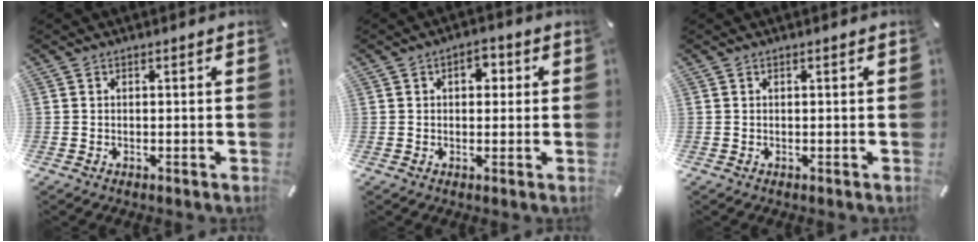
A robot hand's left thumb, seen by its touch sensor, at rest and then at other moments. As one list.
[{"total": 3.9, "force": [0.8, 2.7, 2.7], "torque": [-0.017, -0.004, 0.001]}, {"total": 0.0}]